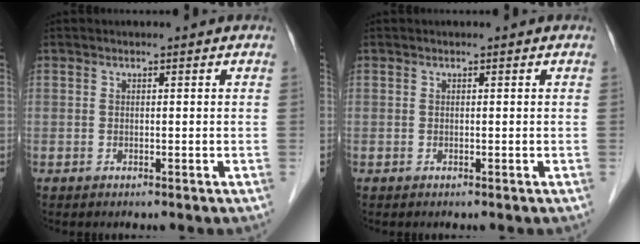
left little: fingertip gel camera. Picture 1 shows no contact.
{"total": 0.0}